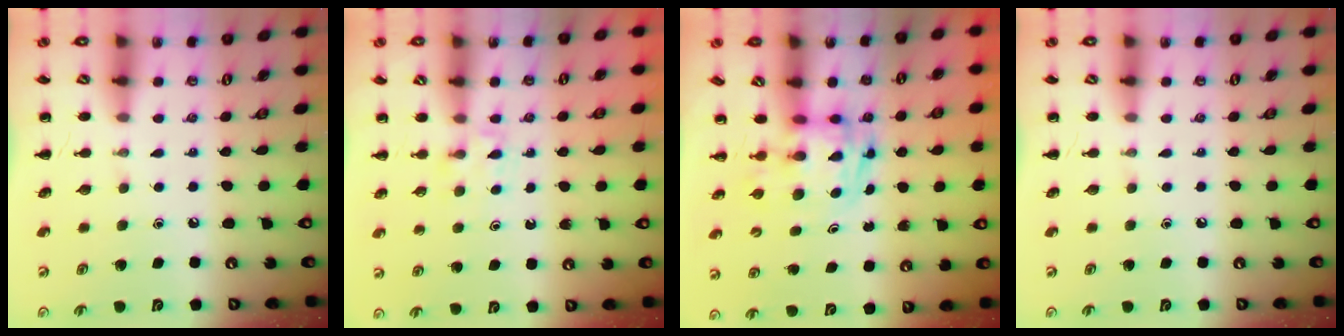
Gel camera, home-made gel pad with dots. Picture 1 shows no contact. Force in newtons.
{"total": 3.8, "press": 3.6, "slide": 1.3}
{"total": 2.7, "press": 2.7, "slide": 0.5}
{"total": 0.0}